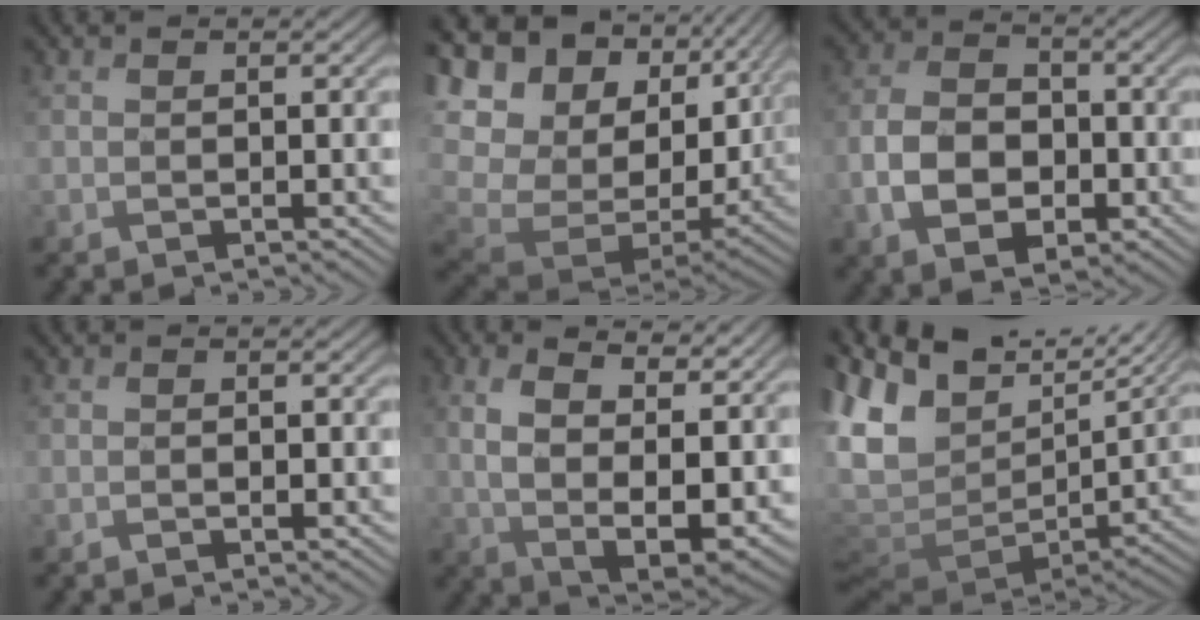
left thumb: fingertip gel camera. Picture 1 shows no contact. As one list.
[{"total": 16.3, "force": [3.4, 11.1, 11.4], "torque": [-0.240, -0.025, 0.101]}, {"total": 7.1, "force": [-2.6, 5.0, 4.4], "torque": [-0.085, -0.006, -0.052]}, {"total": 1.7, "force": [-0.9, 1.0, 1.0], "torque": [-0.011, -0.002, -0.010]}, {"total": 13.7, "force": [3.1, 7.5, 11.1], "torque": [-0.201, -0.015, 0.058]}, {"total": 13.5, "force": [4.0, 7.9, 10.1], "torque": [-0.234, -0.008, 0.098]}]